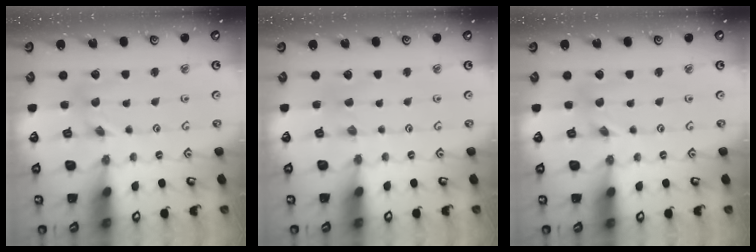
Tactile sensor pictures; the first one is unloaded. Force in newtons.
{"total": 1.3, "press": 1.2, "slide": 0.2}
{"total": 0.0}